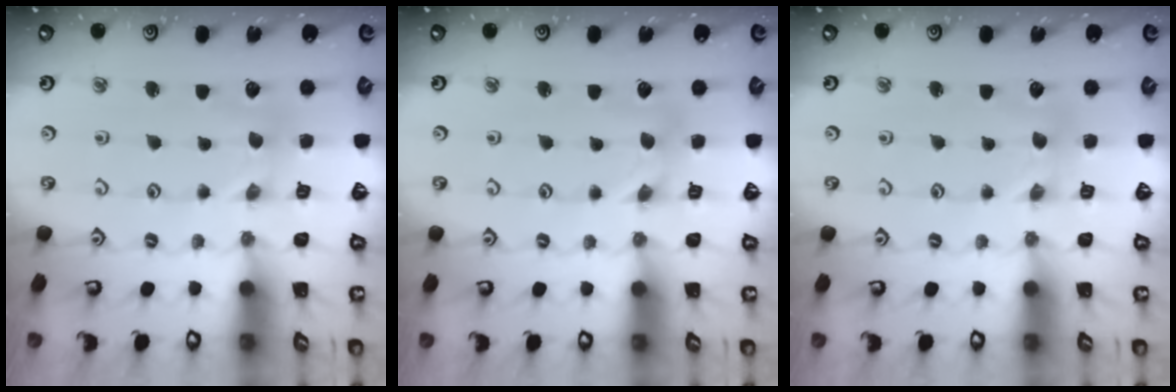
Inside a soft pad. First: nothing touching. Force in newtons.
{"total": 0.8, "press": 0.8, "slide": 0.1}
{"total": 1.7, "press": 1.7, "slide": 0.3}